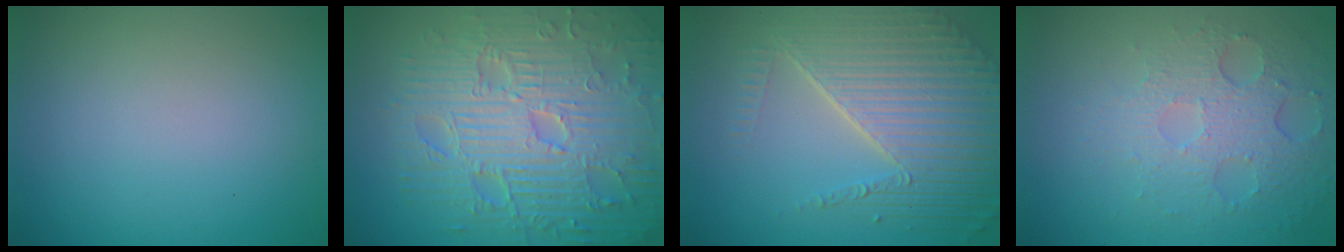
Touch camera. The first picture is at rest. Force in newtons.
{"total": 11.3, "press": 7.4, "slide": 8.6}
{"total": 7.9, "press": 5.5, "slide": 5.7}
{"total": 5.2, "press": 3.4, "slide": 3.9}